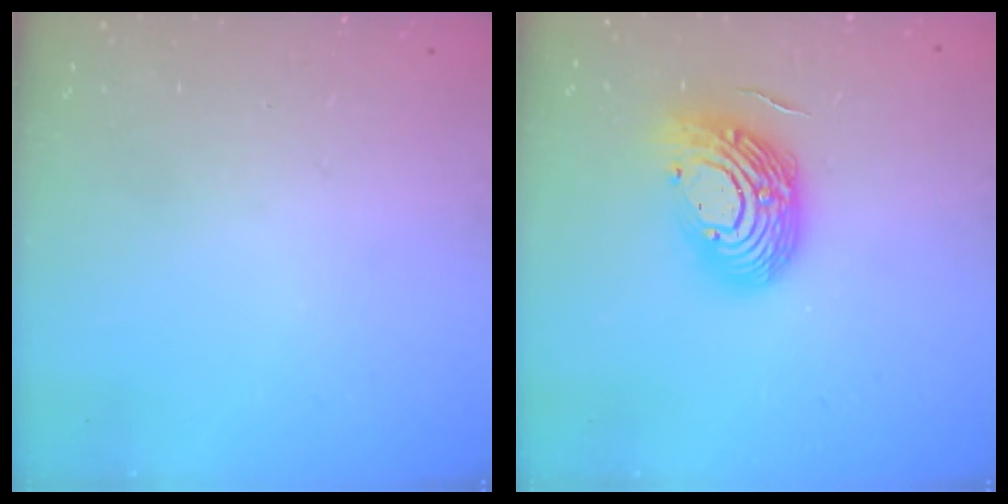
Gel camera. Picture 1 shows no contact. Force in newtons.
{"total": 15.4, "press": 15.3, "slide": 1.4}